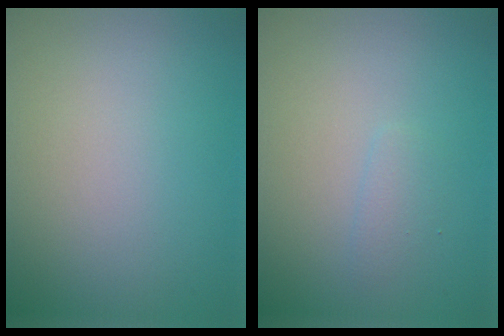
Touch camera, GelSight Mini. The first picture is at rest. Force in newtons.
{"total": 0.9, "press": 0.9, "slide": 0.0}